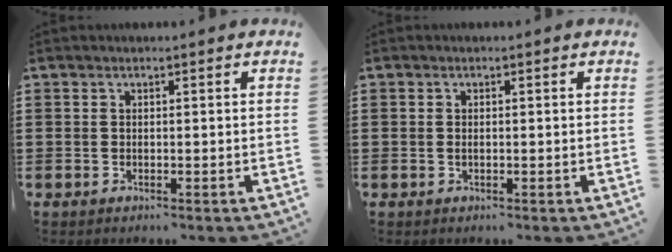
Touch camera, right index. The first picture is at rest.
{"total": 0.7, "force": [0.0, 0.2, 0.6], "torque": [-0.014, -0.001, 0.000]}